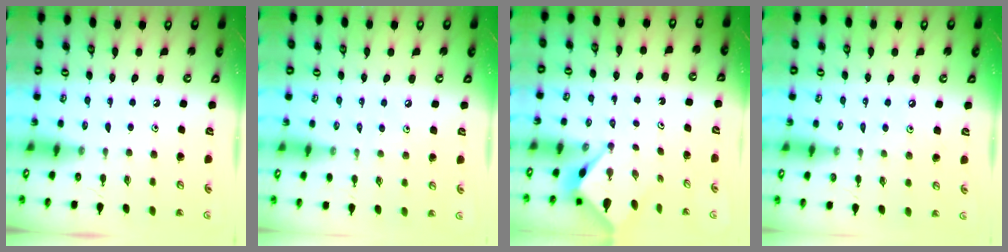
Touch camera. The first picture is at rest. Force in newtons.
{"total": 3.7, "press": 3.7, "slide": 0.5}
{"total": 2.5, "press": 2.5, "slide": 0.1}
{"total": 5.5, "press": 5.5, "slide": 0.5}